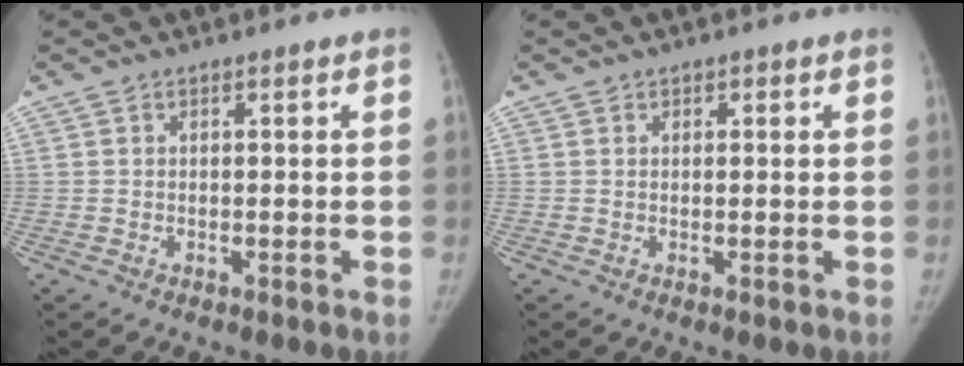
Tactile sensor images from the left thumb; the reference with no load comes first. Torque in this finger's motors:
{"motor_torque": [-0.13, -0.15, -0.16, 0.08, -0.04]}